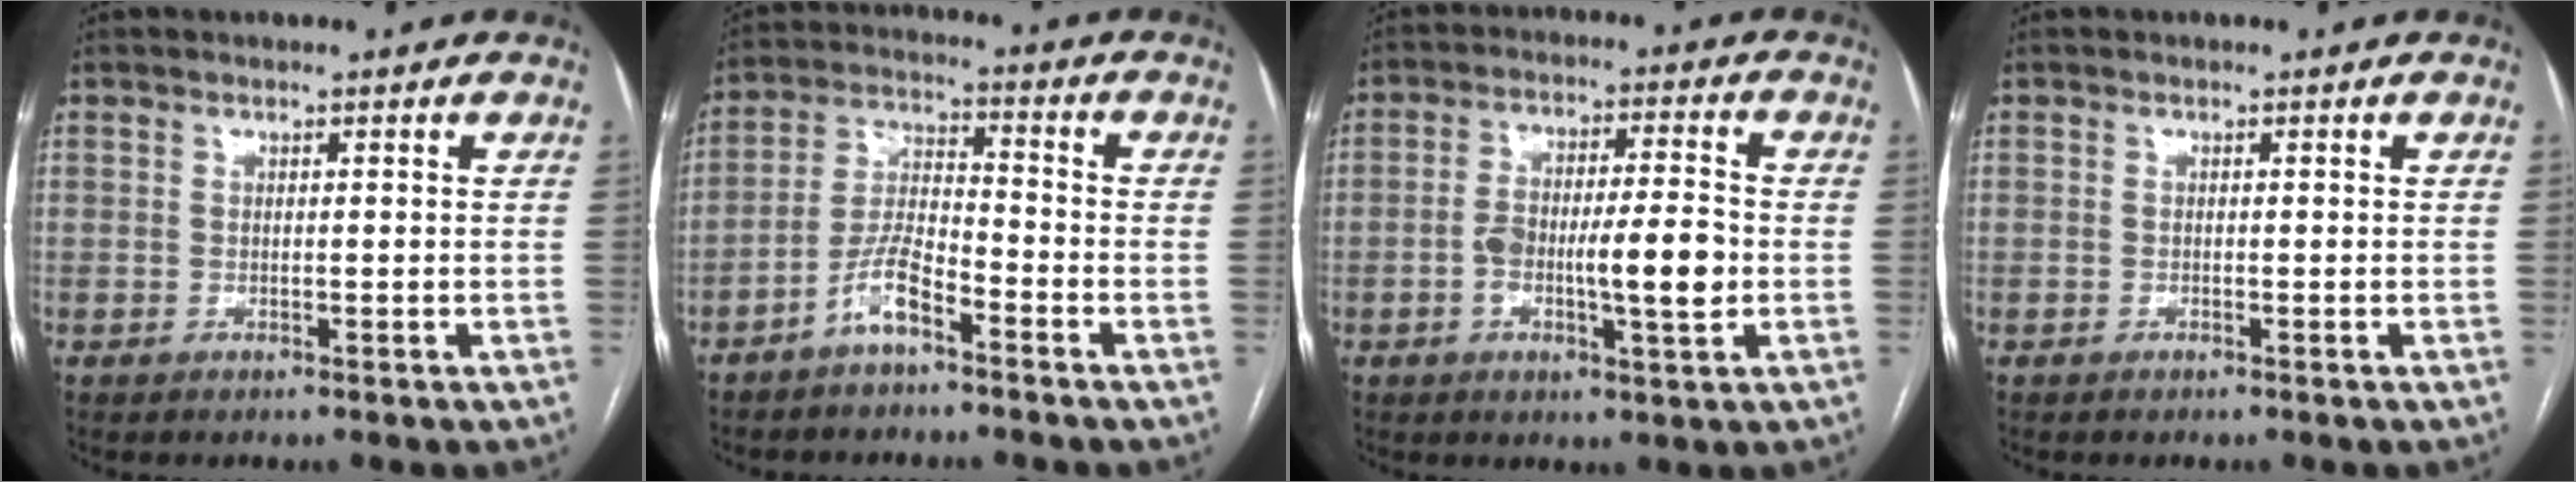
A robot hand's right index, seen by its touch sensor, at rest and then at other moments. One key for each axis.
{"total": 6.7, "fx": -4.4, "fy": 1.6, "fz": 4.8, "tx": -0.108, "ty": 0.010, "tz": -0.087}
{"total": 9.8, "fx": -1.9, "fy": 2.0, "fz": 9.5, "tx": -0.164, "ty": 0.011, "tz": -0.029}
{"total": 0.0}